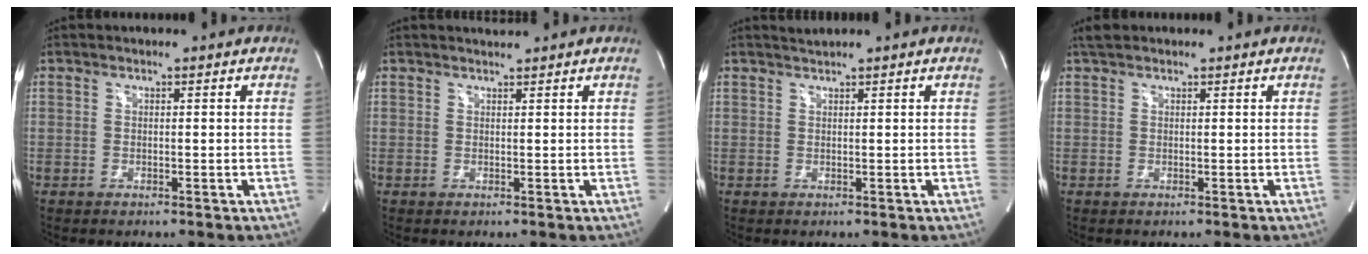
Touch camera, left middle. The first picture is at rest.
{"total": 1.0, "force": [0.9, -0.4, -0.1], "torque": [-0.003, 0.001, 0.020]}
{"total": 0.9, "force": [0.8, -0.4, -0.1], "torque": [-0.005, 0.002, 0.021]}
{"total": 1.5, "force": [1.3, 0.5, 0.4], "torque": [-0.014, 0.014, 0.024]}